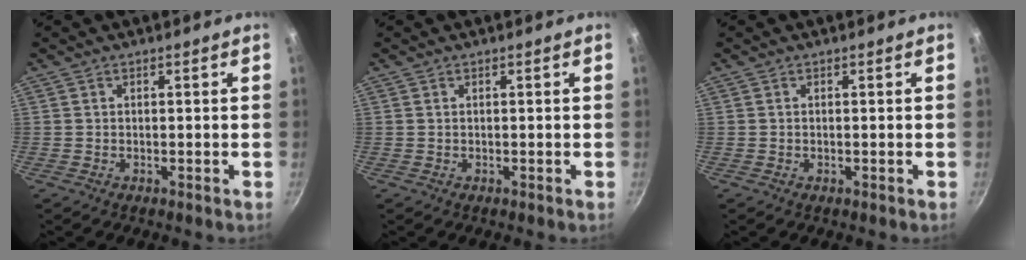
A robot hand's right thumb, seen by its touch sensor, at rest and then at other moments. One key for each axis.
{"total": 0.0}
{"total": 0.0}